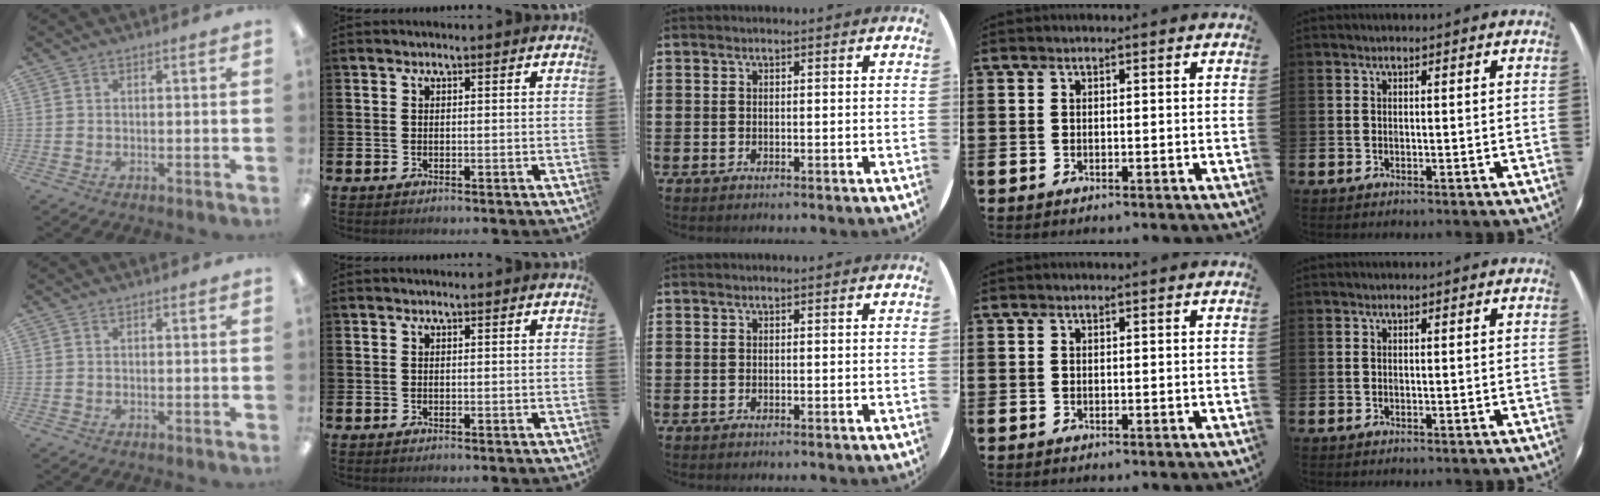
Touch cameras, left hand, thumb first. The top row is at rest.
{}